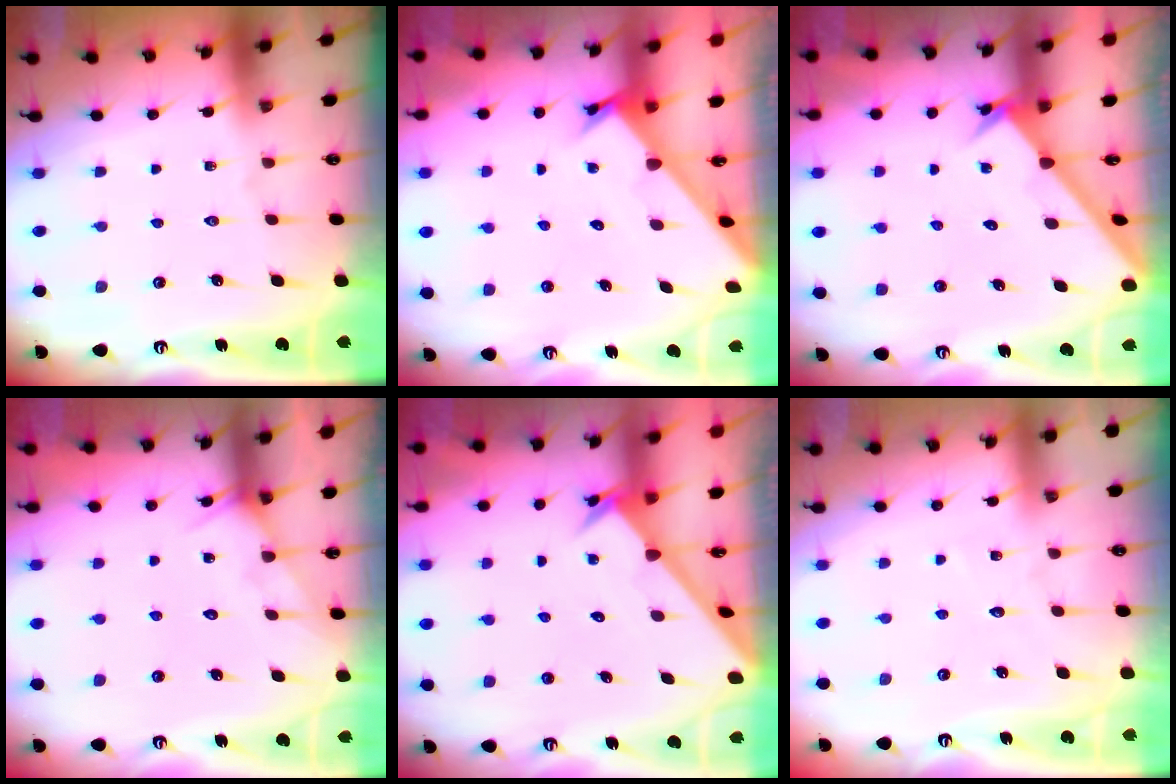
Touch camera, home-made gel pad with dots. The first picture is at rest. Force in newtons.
{"total": 2.3, "press": 2.3, "slide": 0.2}
{"total": 2.0, "press": 2.0, "slide": 0.2}
{"total": 5.8, "press": 5.8, "slide": 0.5}
{"total": 2.6, "press": 2.6, "slide": 0.2}
{"total": 2.6, "press": 2.6, "slide": 0.3}